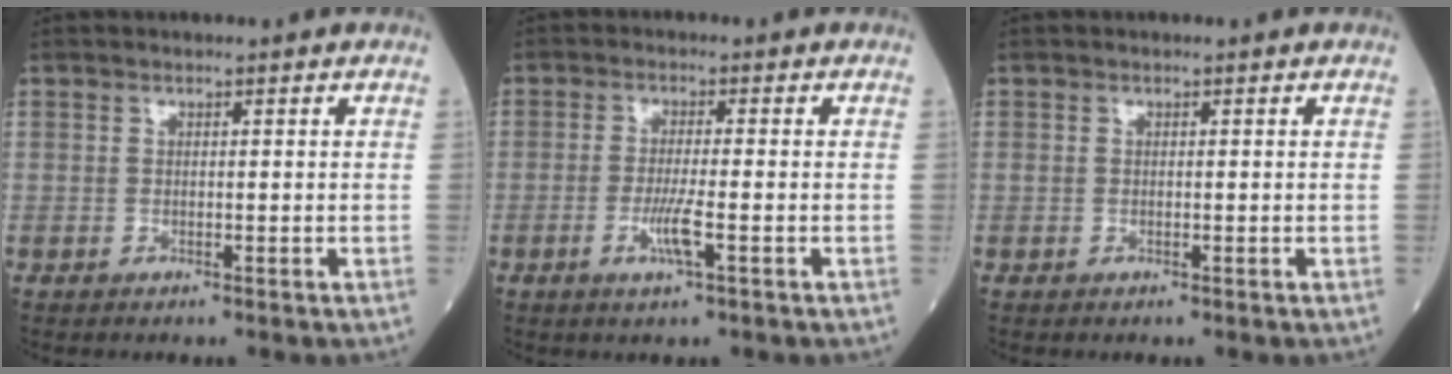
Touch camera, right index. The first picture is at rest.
{"total": 3.9, "force": [-1.5, 0.0, 3.7], "torque": [-0.075, -0.007, -0.029]}
{"total": 0.0}